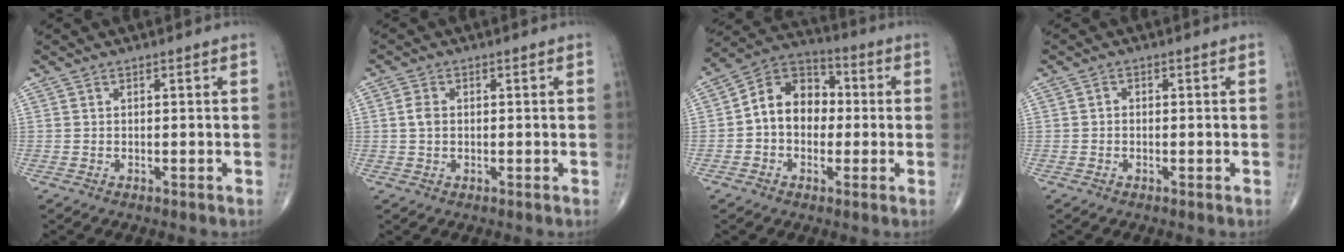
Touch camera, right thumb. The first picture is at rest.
{"total": 2.4, "force": [0.1, 1.7, 1.7], "torque": [-0.030, 0.003, -0.001]}
{"total": 11.7, "force": [-0.2, 8.9, 7.6], "torque": [-0.091, 0.036, -0.017]}
{"total": 0.8, "force": [-0.2, 0.6, 0.4], "torque": [0.001, 0.003, -0.008]}